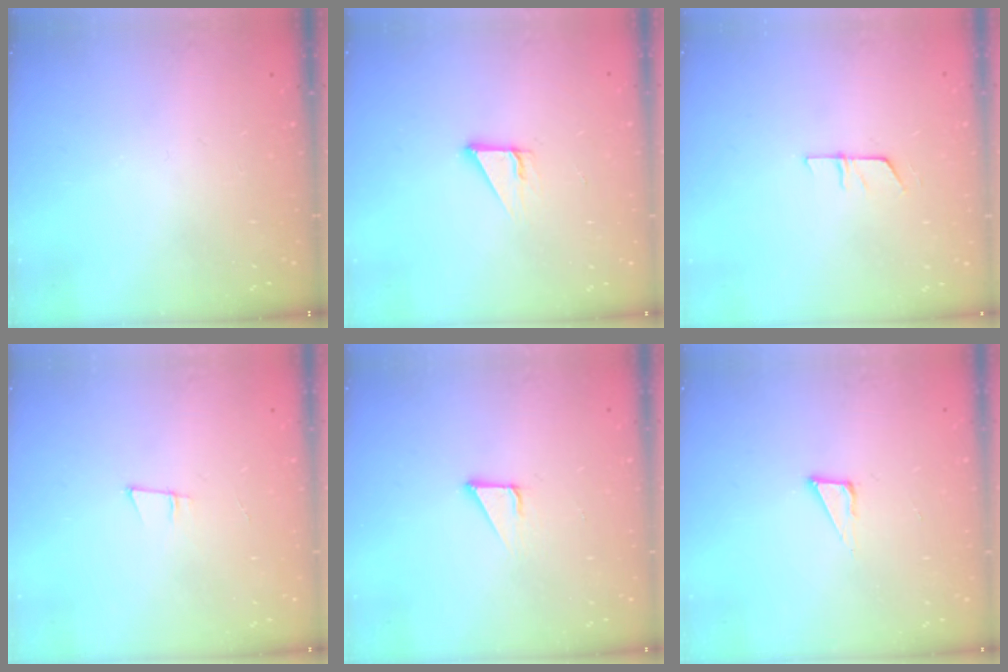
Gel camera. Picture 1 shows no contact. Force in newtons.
{"total": 3.3, "press": 3.3, "slide": 0.2}
{"total": 5.4, "press": 5.4, "slide": 0.4}
{"total": 5.7, "press": 4.9, "slide": 2.8}
{"total": 2.1, "press": 2.1, "slide": 0.1}
{"total": 4.5, "press": 4.5, "slide": 0.3}